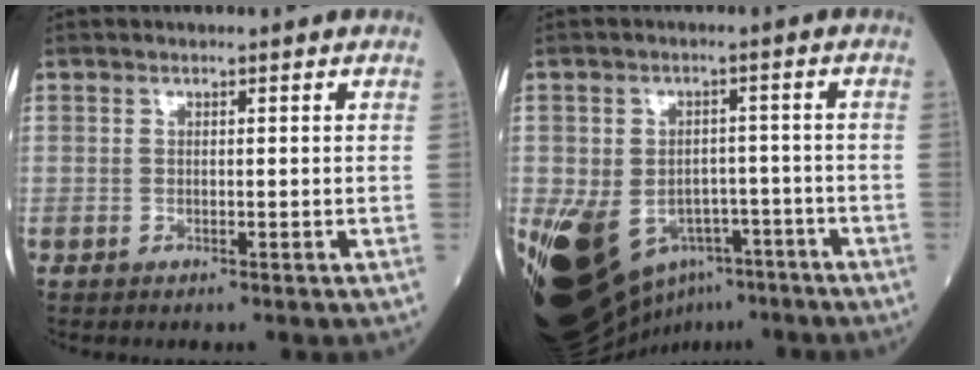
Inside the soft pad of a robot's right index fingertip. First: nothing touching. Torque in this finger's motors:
{"motor_torque": [1.70, -0.44, 1.05, 0.21]}